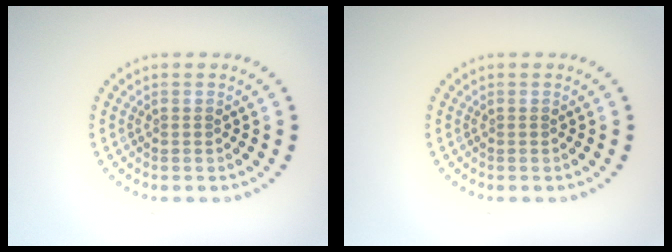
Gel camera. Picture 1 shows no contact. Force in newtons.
{"total": 0.0}